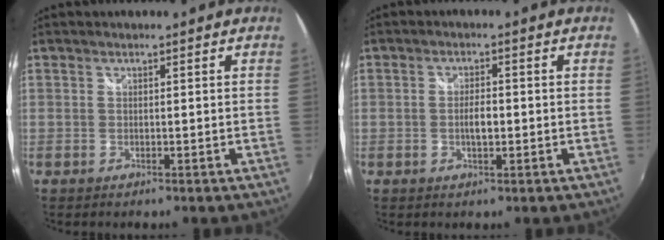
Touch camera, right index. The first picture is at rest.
{"total": 3.1, "force": [-0.5, 1.2, 2.8], "torque": [-0.049, 0.000, -0.009]}